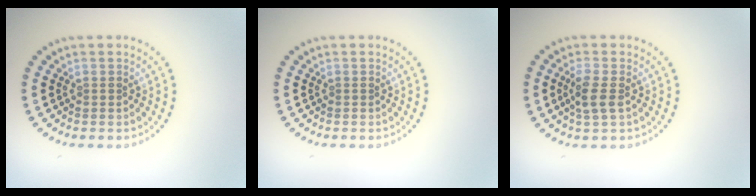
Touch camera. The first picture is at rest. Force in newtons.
{"total": 0.0}
{"total": 2.3, "press": 2.1, "slide": 1.0}